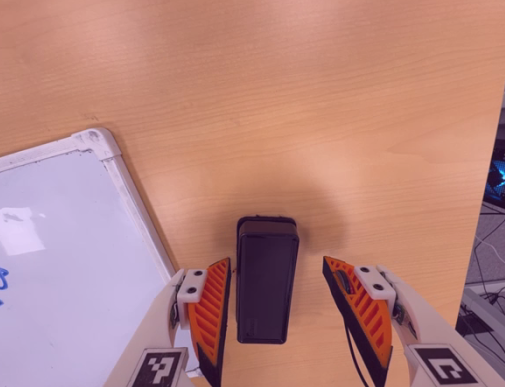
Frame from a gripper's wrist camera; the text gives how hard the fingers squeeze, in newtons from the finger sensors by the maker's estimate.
{"total": 0.0}